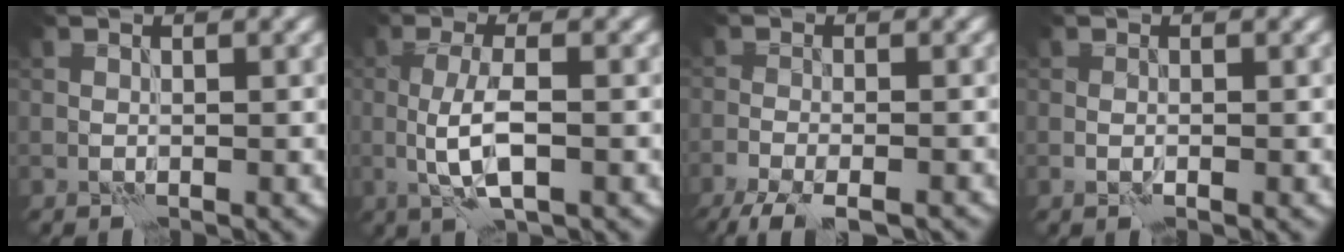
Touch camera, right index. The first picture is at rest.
{"total": 4.3, "force": [-0.6, 1.2, 4.1], "torque": [-0.082, 0.002, -0.015]}
{"total": 5.6, "force": [-4.5, 1.2, 3.1], "torque": [-0.055, -0.023, -0.077]}
{"total": 0.6, "force": [0.0, 0.3, 0.6], "torque": [-0.013, -0.002, -0.001]}